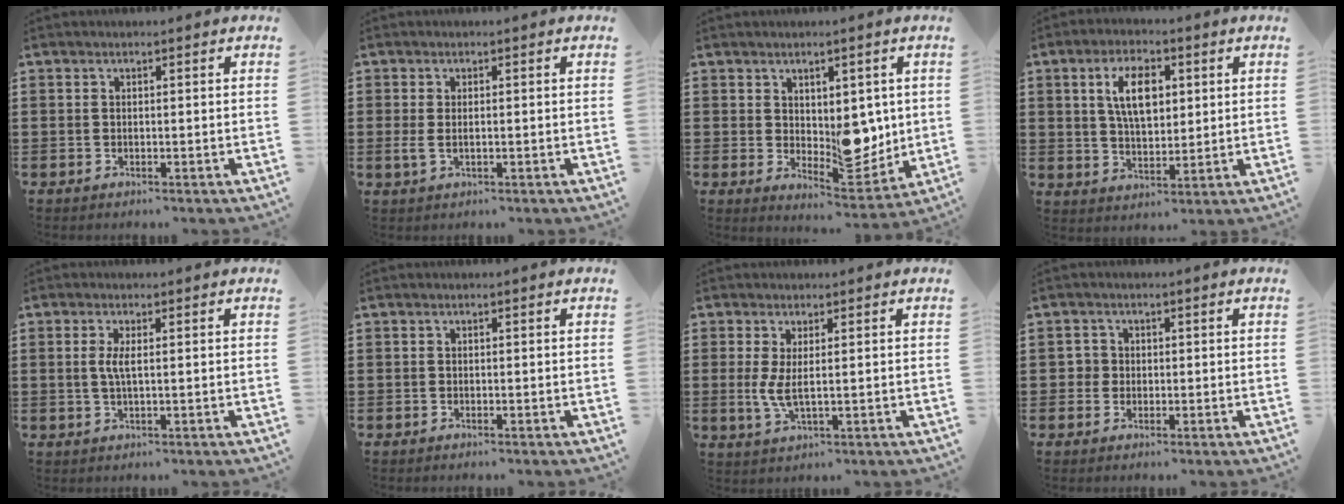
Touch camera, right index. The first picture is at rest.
{"total": 1.4, "force": [-0.2, 0.6, 1.2], "torque": [-0.042, -0.005, -0.009]}
{"total": 8.1, "force": [0.9, 5.2, 6.1], "torque": [-0.080, 0.003, 0.022]}
{"total": 7.3, "force": [2.1, 3.6, 6.0], "torque": [-0.120, 0.011, 0.033]}
{"total": 2.5, "force": [0.2, 0.3, 2.4], "torque": [-0.056, -0.006, 0.001]}
{"total": 0.0}
{"total": 3.1, "force": [0.4, 0.5, 3.0], "torque": [-0.074, -0.007, 0.003]}
{"total": 1.9, "force": [-0.1, 1.8, 0.6], "torque": [-0.018, 0.007, -0.003]}